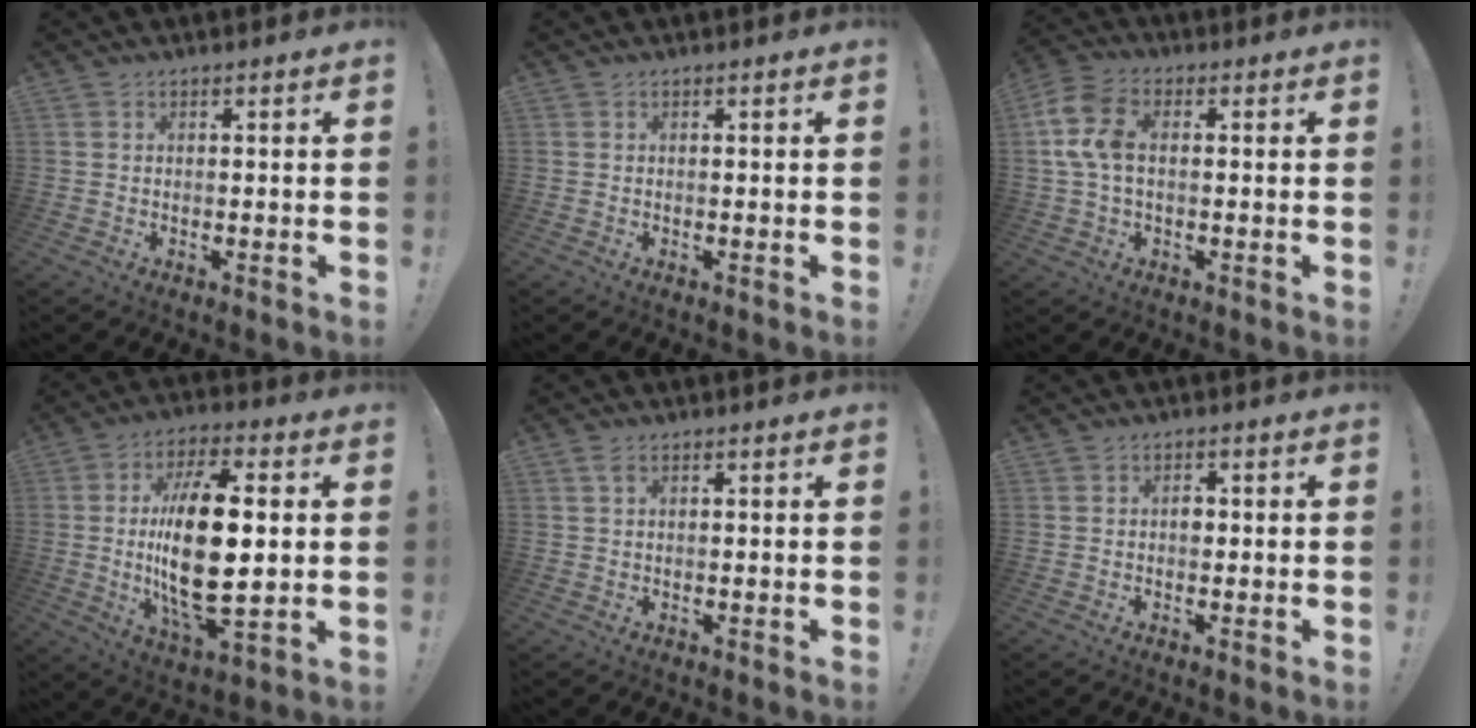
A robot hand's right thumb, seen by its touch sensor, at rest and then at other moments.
{"total": 0.0}
{"total": 9.9, "force": [1.0, 6.3, 7.6], "torque": [-0.164, 0.010, 0.025]}
{"total": 21.6, "force": [0.6, 8.9, 19.6], "torque": [-0.378, -0.009, 0.002]}
{"total": 1.4, "force": [0.7, 0.7, 1.0], "torque": [-0.015, -0.001, 0.011]}
{"total": 2.1, "force": [-0.5, 1.5, 1.5], "torque": [-0.026, 0.008, -0.012]}